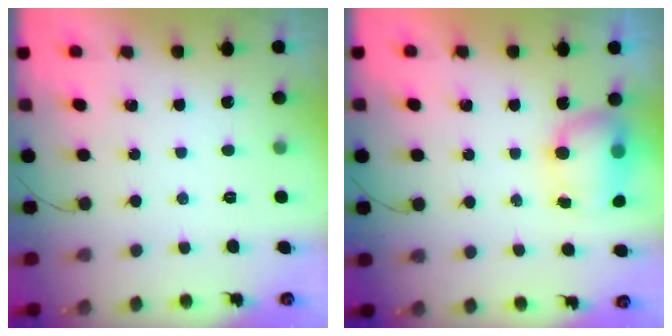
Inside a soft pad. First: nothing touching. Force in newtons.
{"total": 7.8, "press": 7.5, "slide": 2.0}